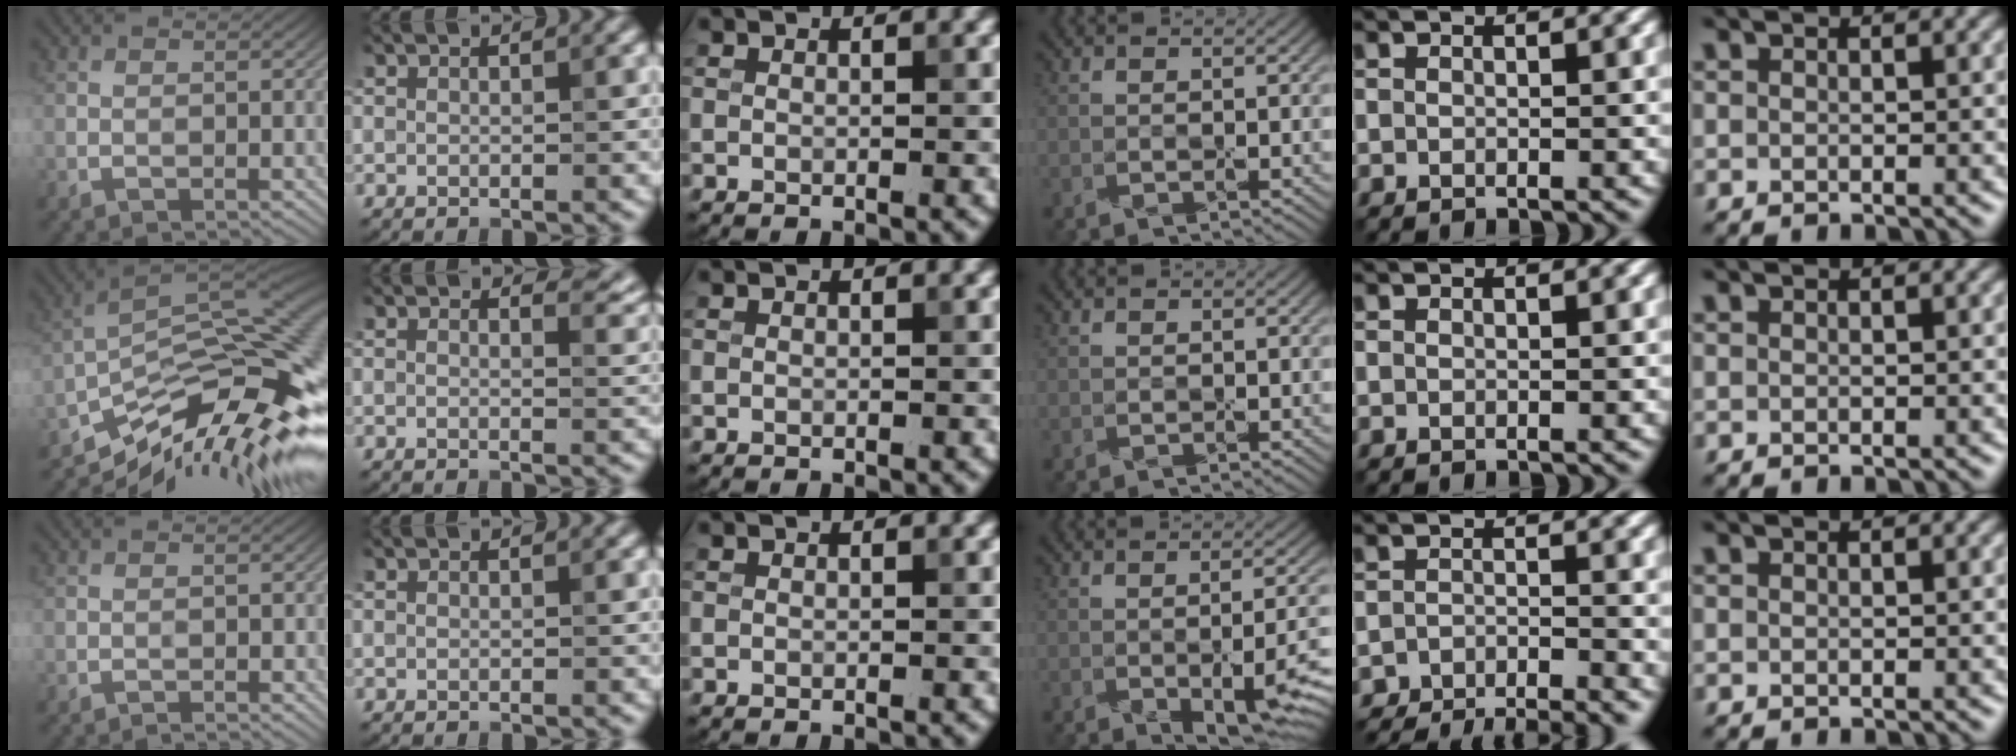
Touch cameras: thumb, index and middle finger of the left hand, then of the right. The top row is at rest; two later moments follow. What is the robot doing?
{"motion": "peel", "object": "plastic wrap"}